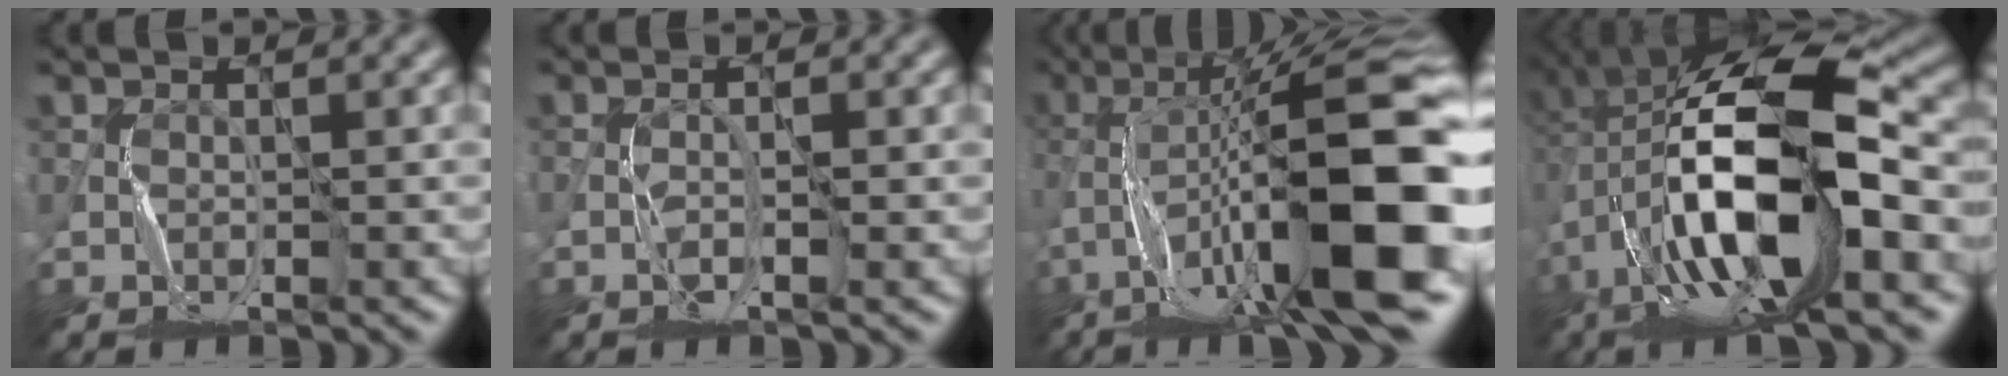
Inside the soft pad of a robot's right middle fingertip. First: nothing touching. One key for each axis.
{"total": 1.3, "fx": -0.6, "fy": 0.1, "fz": 1.2, "tx": -0.024, "ty": 0.001, "tz": -0.013}
{"total": 15.6, "fx": -3.9, "fy": 4.0, "fz": 14.6, "tx": -0.242, "ty": 0.023, "tz": -0.057}
{"total": 15.6, "fx": -3.0, "fy": 5.9, "fz": 14.1, "tx": -0.262, "ty": 0.024, "tz": -0.057}